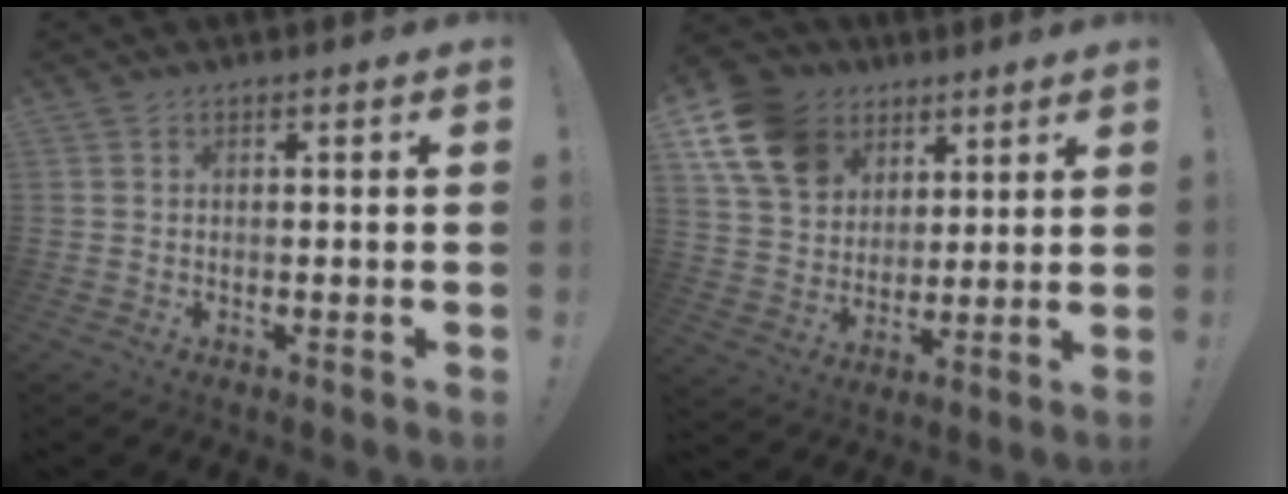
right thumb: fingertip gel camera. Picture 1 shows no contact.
{"total": 15.9, "force": [7.6, 12.0, 7.1], "torque": [-0.117, -0.033, 0.154]}